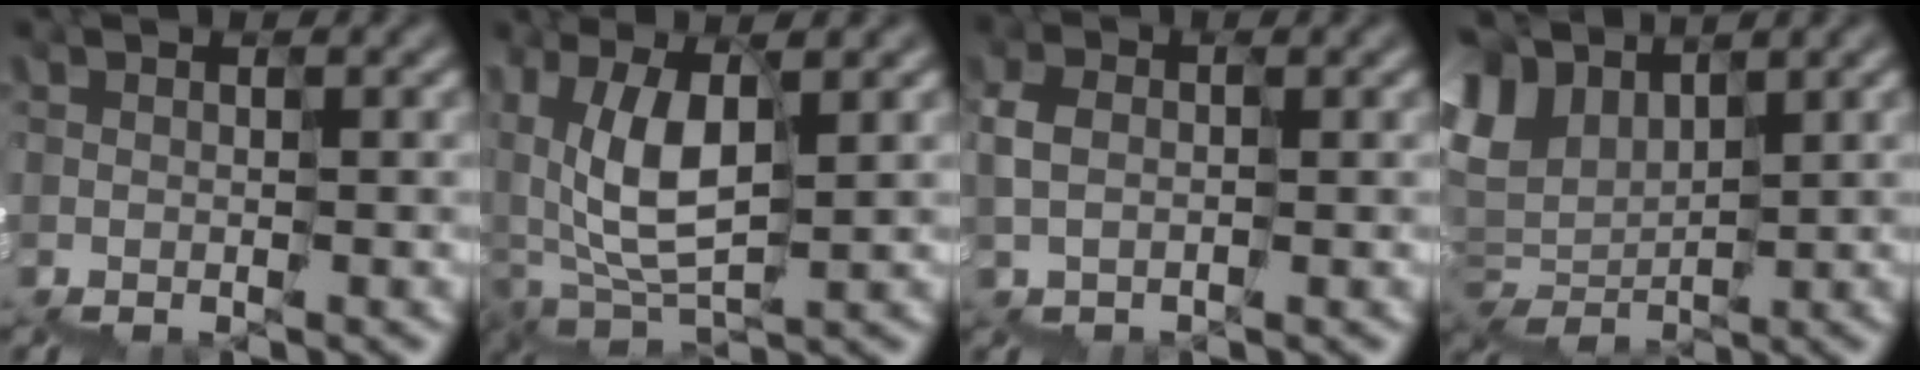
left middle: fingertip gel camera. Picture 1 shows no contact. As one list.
[{"total": 4.2, "force": [2.0, 2.5, 2.7], "torque": [-0.072, 0.019, 0.036]}, {"total": 0.5, "force": [0.0, 0.3, -0.4], "torque": [-0.007, 0.019, -0.009]}, {"total": 4.2, "force": [3.7, 1.8, -0.8], "torque": [0.002, 0.022, 0.067]}]